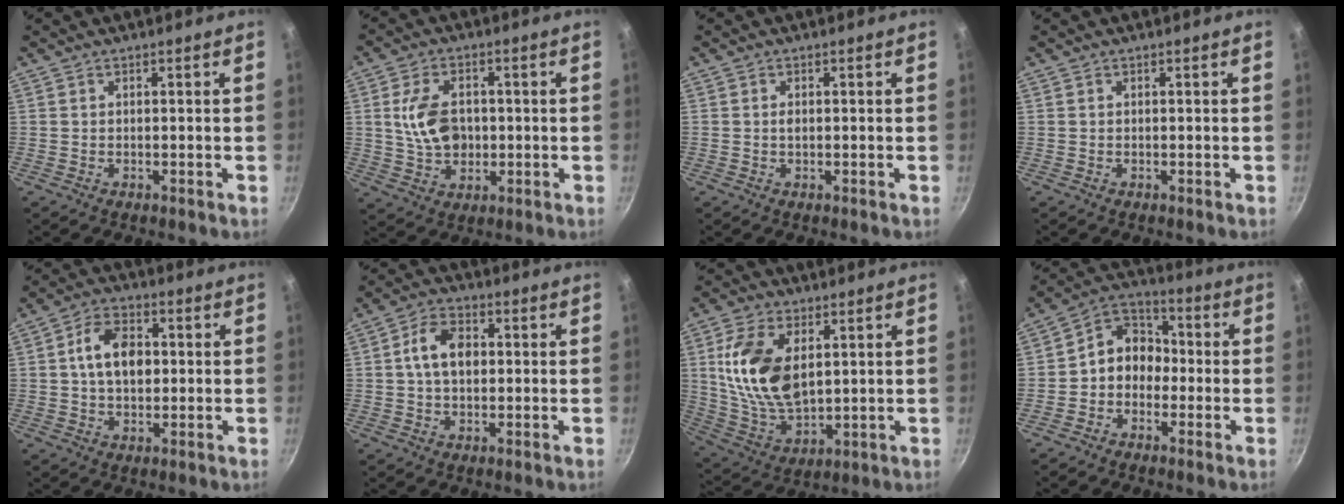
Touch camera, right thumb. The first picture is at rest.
{"total": 9.8, "force": [0.6, 6.9, 6.9], "torque": [-0.110, 0.004, 0.012]}
{"total": 0.9, "force": [0.0, 0.6, 0.7], "torque": [-0.011, 0.002, -0.001]}
{"total": 0.0}
{"total": 9.3, "force": [0.9, 6.2, 6.9], "torque": [-0.099, 0.014, 0.007]}
{"total": 7.9, "force": [0.8, 5.3, 5.7], "torque": [-0.085, 0.016, 0.005]}
{"total": 16.1, "force": [3.6, 9.4, 12.6], "torque": [-0.227, -0.020, 0.081]}
{"total": 8.7, "force": [-1.7, 7.2, 4.7], "torque": [-0.033, 0.042, -0.051]}